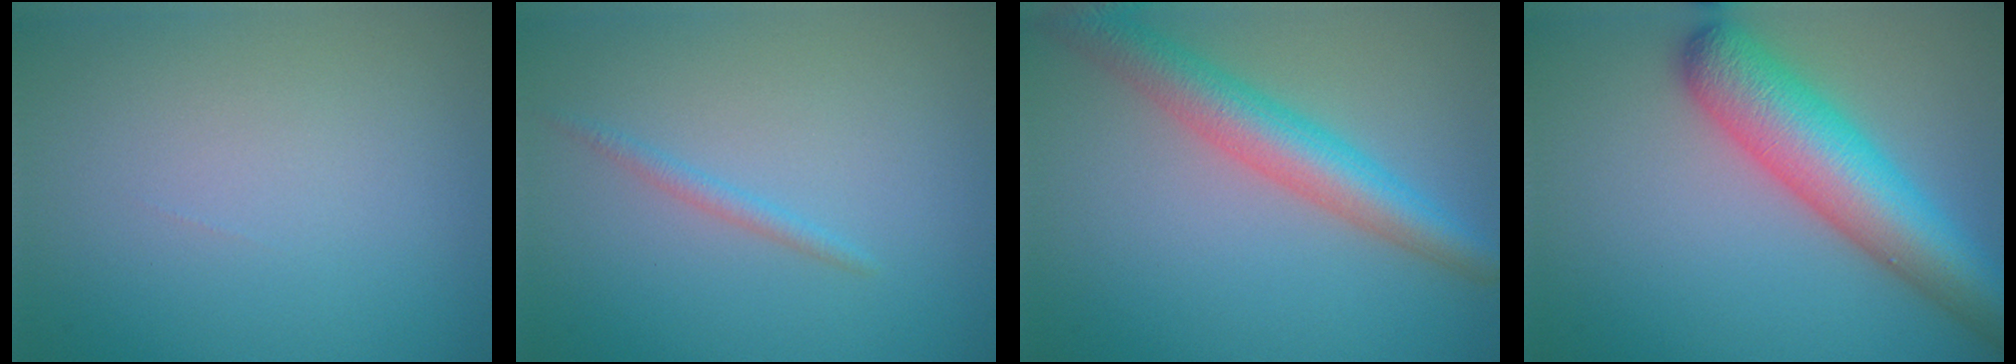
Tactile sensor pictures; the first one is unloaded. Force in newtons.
{"total": 1.0, "press": 1.0, "slide": 0.1}
{"total": 5.6, "press": 5.6, "slide": 0.1}
{"total": 8.4, "press": 8.4, "slide": 0.3}